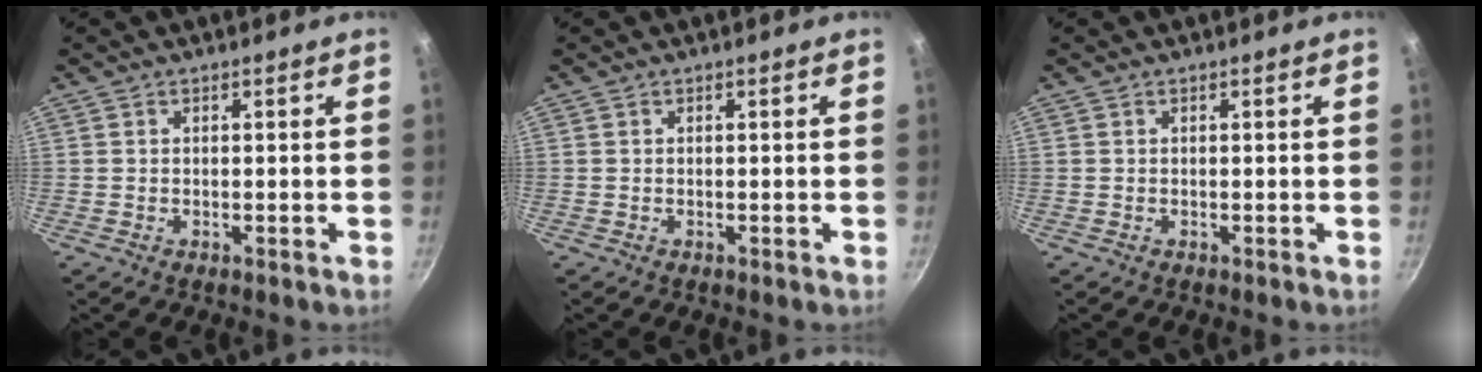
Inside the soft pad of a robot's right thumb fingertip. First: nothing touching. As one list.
[{"total": 0.0}, {"total": 0.0}]